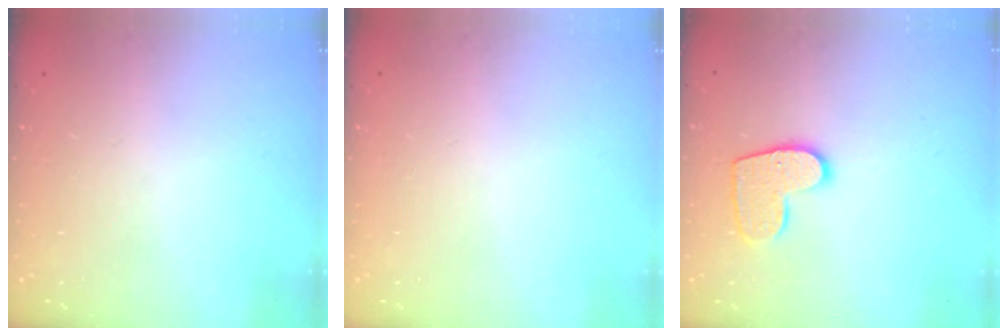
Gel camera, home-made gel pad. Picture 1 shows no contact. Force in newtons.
{"total": 0.0}
{"total": 11.3, "press": 11.3, "slide": 0.7}